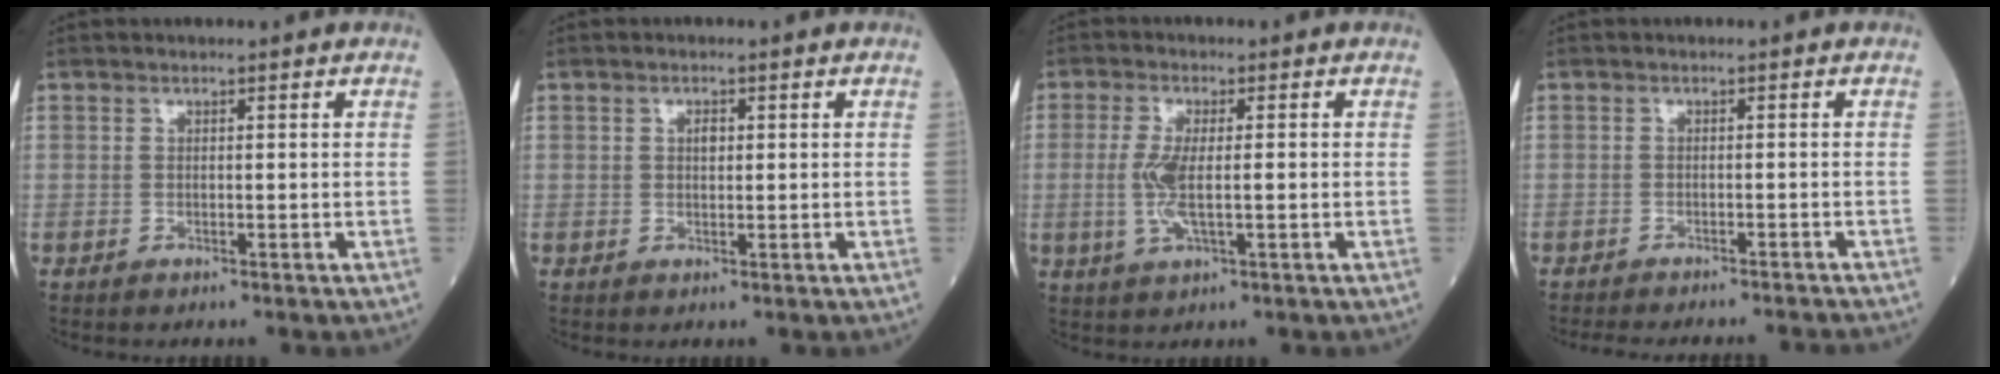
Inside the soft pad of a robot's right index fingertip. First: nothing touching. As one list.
[{"total": 1.4, "force": [0.4, 0.7, 1.1], "torque": [-0.019, 0.001, 0.006]}, {"total": 5.7, "force": [-0.5, 1.4, 5.5], "torque": [-0.123, -0.004, -0.012]}, {"total": 12.3, "force": [-11.5, 1.1, 4.2], "torque": [-0.060, -0.013, -0.139]}]